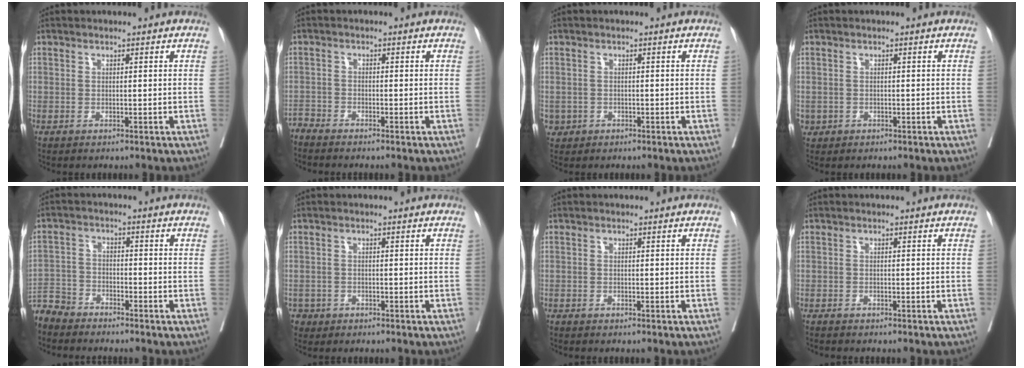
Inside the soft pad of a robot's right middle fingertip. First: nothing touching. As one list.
[{"total": 2.2, "force": [-2.1, -0.2, -0.3], "torque": [0.013, -0.006, -0.043]}, {"total": 1.6, "force": [-0.5, 1.5, 0.1], "torque": [0.000, 0.007, -0.004]}, {"total": 1.1, "force": [-0.3, 1.0, 0.1], "torque": [-0.001, 0.005, 0.001]}, {"total": 5.1, "force": [-4.9, 1.3, -0.3], "torque": [0.010, -0.005, -0.101]}, {"total": 1.9, "force": [-1.4, 1.3, -0.1], "torque": [-0.002, 0.006, -0.025]}, {"total": 0.8, "force": [-0.8, 0.1, 0.1], "torque": [-0.005, 0.000, -0.016]}, {"total": 2.1, "force": [-2.0, -0.1, 0.8], "torque": [-0.011, -0.001, -0.030]}]